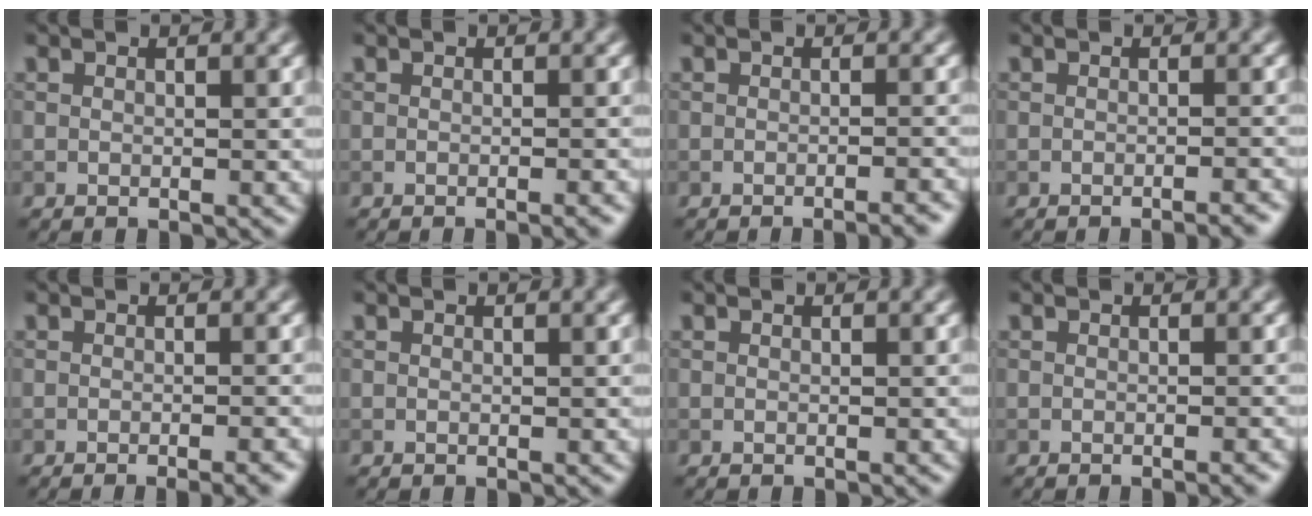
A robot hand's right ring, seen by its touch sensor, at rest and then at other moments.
{"total": 1.4, "force": [-0.7, 0.4, 1.2], "torque": [-0.007, -0.001, -0.012]}
{"total": 2.4, "force": [-1.7, 0.5, 1.6], "torque": [-0.009, 0.007, -0.029]}
{"total": 2.0, "force": [-1.4, 0.4, 1.4], "torque": [-0.006, 0.004, -0.025]}
{"total": 3.1, "force": [-1.5, 1.0, 2.6], "torque": [-0.012, 0.004, -0.017]}
{"total": 0.0}
{"total": 0.0}
{"total": 1.1, "force": [-0.5, 0.3, 0.9], "torque": [-0.006, -0.001, -0.011]}